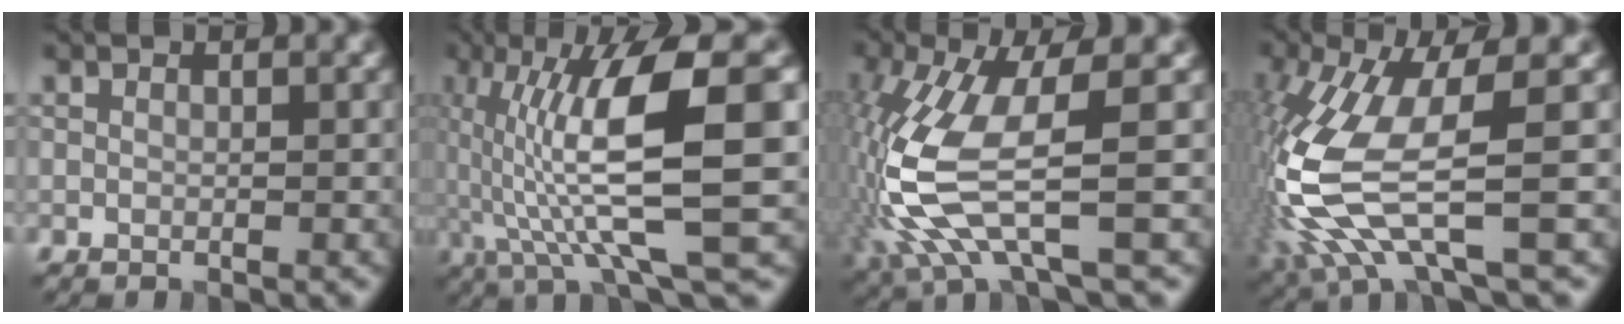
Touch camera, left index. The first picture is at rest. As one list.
[{"total": 11.5, "force": [-0.3, 2.2, 11.3], "torque": [-0.193, 0.012, -0.002]}, {"total": 9.0, "force": [-1.2, 2.5, 8.5], "torque": [-0.206, -0.012, -0.020]}, {"total": 10.7, "force": [-1.7, 3.0, 10.1], "torque": [-0.237, -0.013, -0.031]}]